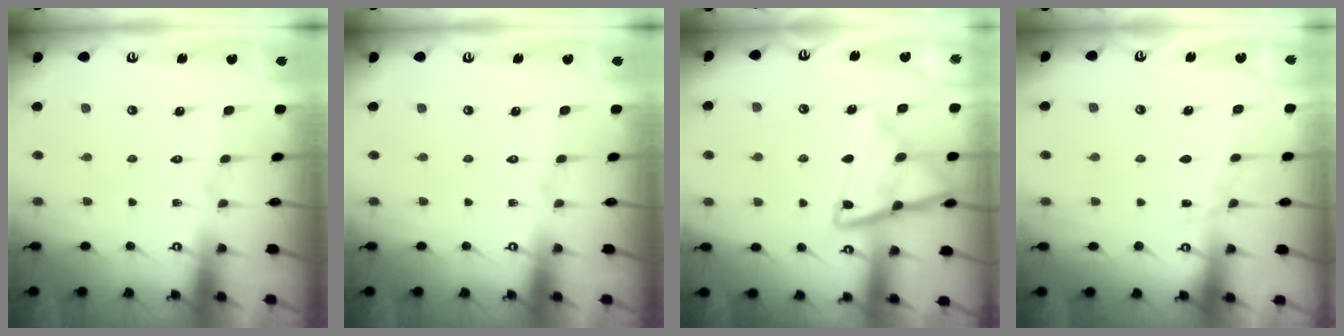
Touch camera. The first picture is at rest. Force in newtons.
{"total": 0.0}
{"total": 14.6, "press": 14.5, "slide": 1.4}
{"total": 3.2, "press": 3.2, "slide": 0.4}